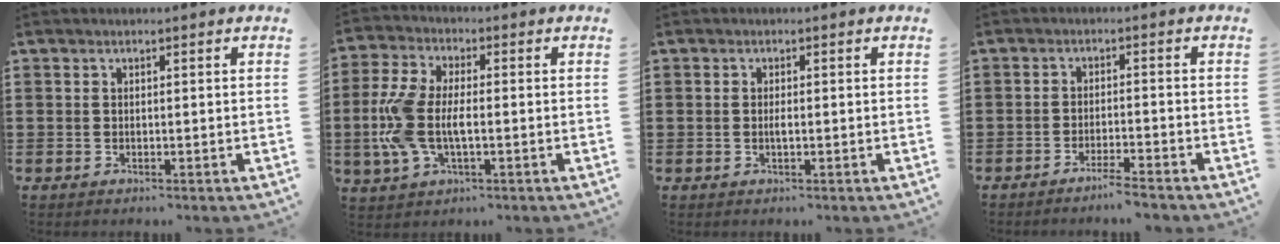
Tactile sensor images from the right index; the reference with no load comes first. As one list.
[{"total": 8.2, "force": [-1.1, 4.3, 6.9], "torque": [-0.186, -0.011, -0.031]}, {"total": 1.1, "force": [-0.2, 0.4, 1.0], "torque": [-0.020, -0.001, -0.003]}, {"total": 3.0, "force": [-2.7, -0.3, 1.1], "torque": [-0.019, 0.000, -0.053]}]